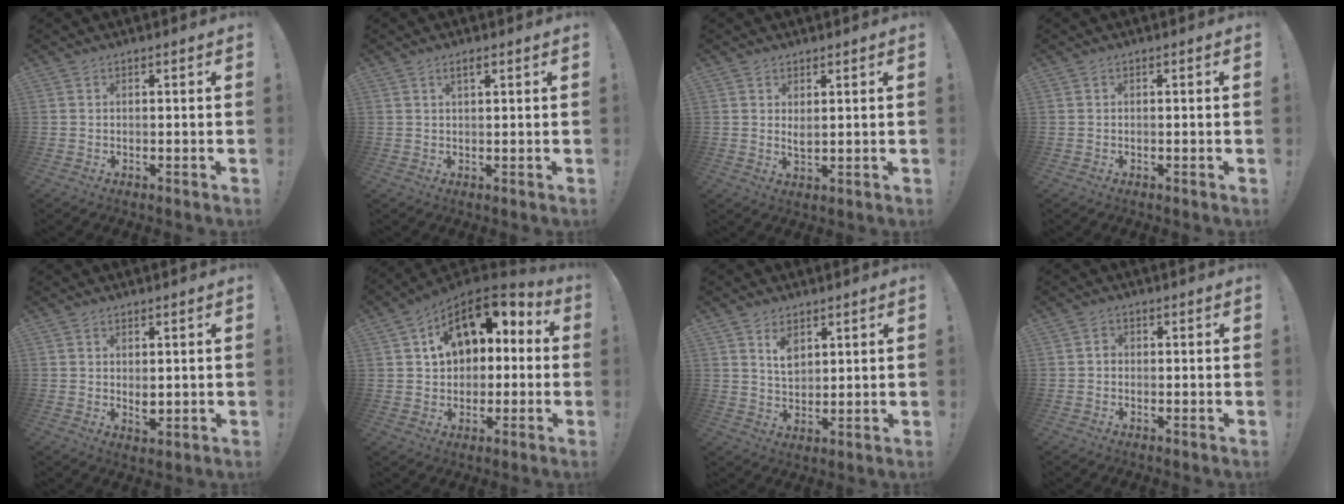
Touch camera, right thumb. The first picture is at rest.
{"total": 2.1, "force": [1.2, 0.6, 1.7], "torque": [-0.029, -0.001, 0.019]}
{"total": 2.5, "force": [1.8, 0.9, 1.4], "torque": [-0.017, -0.012, 0.030]}
{"total": 0.0}
{"total": 2.9, "force": [0.7, 2.0, 2.0], "torque": [-0.023, -0.003, 0.012]}
{"total": 14.6, "force": [6.0, 10.2, 8.6], "torque": [-0.113, -0.027, 0.112]}
{"total": 6.1, "force": [3.6, 3.9, 2.9], "torque": [-0.041, -0.017, 0.064]}
{"total": 0.7, "force": [-0.4, 0.5, 0.1], "torque": [-0.001, 0.003, -0.008]}